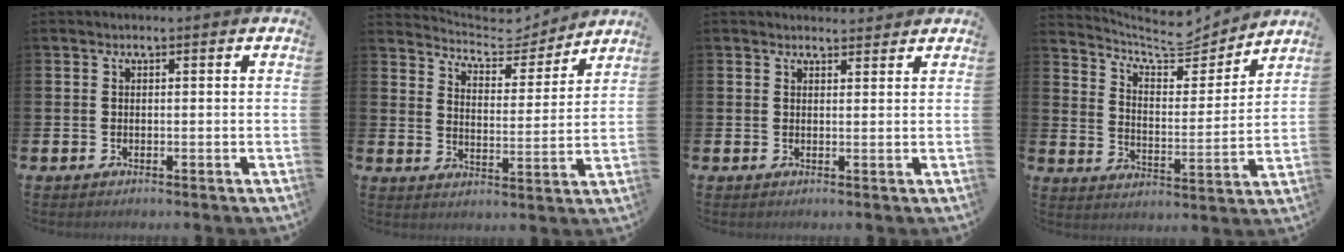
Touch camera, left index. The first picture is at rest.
{"total": 5.6, "force": [5.2, 2.0, 0.8], "torque": [-0.036, -0.043, 0.083]}
{"total": 1.7, "force": [1.7, 0.3, 0.0], "torque": [0.006, -0.008, 0.029]}
{"total": 7.6, "force": [7.0, 2.1, 2.1], "torque": [-0.062, -0.056, 0.117]}